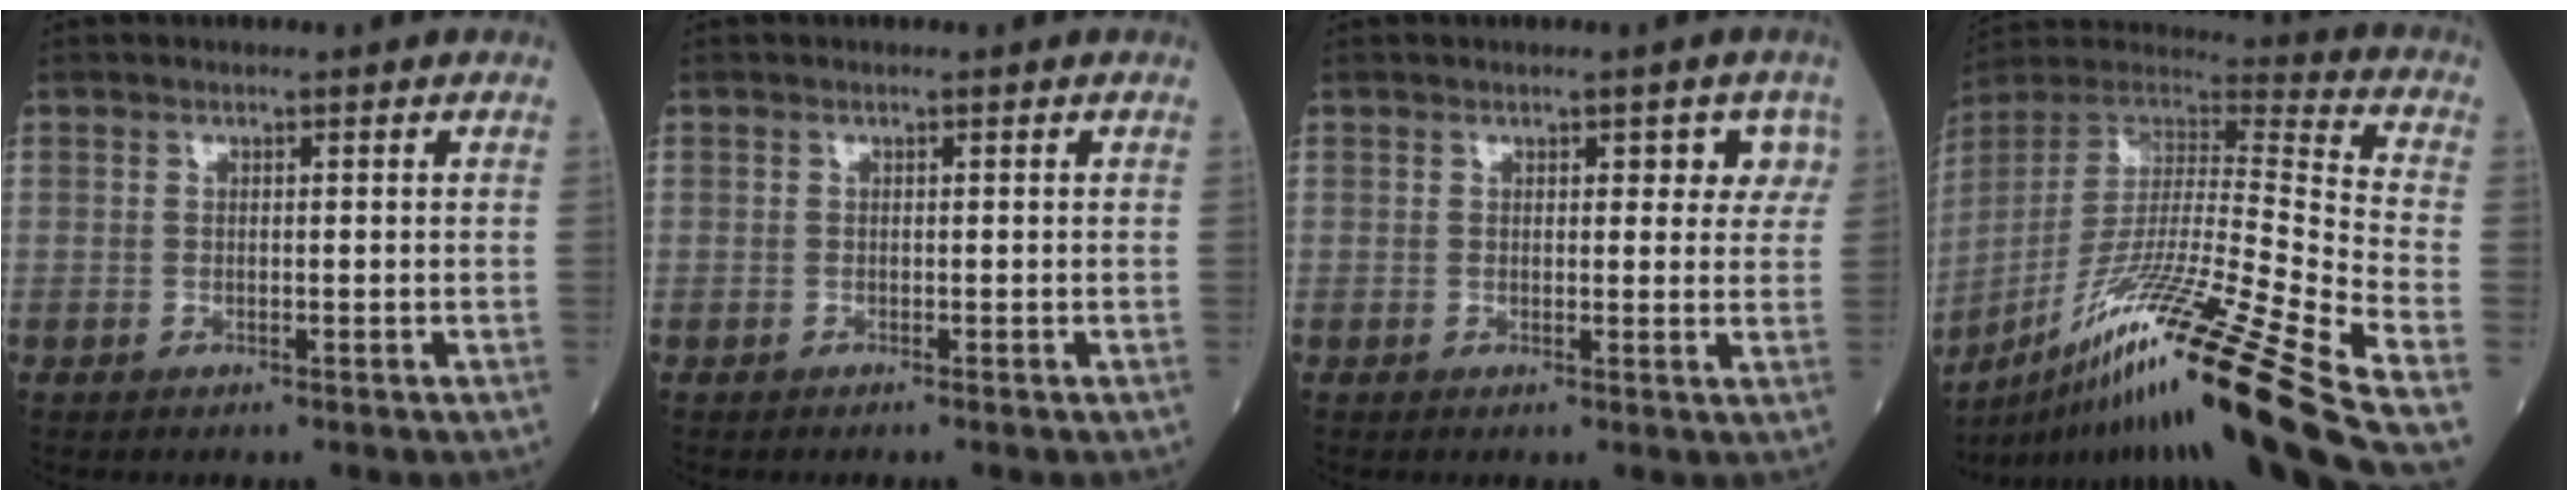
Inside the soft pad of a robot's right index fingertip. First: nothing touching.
{"total": 0.0}
{"total": 3.7, "force": [1.7, 2.1, 2.5], "torque": [-0.010, 0.008, 0.014]}
{"total": 29.9, "force": [-19.9, -1.6, 22.3], "torque": [-0.352, -0.030, -0.354]}